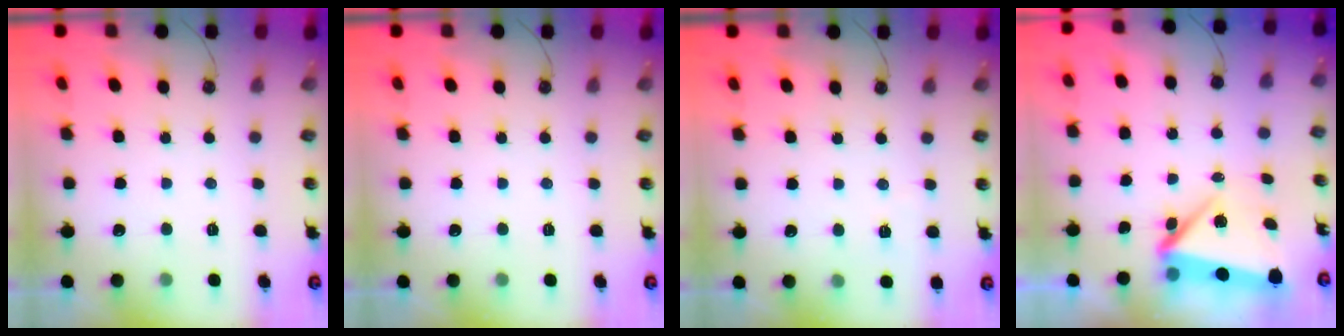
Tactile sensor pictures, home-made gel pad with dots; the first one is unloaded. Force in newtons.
{"total": 0.0}
{"total": 2.3, "press": 2.2, "slide": 0.5}
{"total": 8.0, "press": 7.9, "slide": 1.5}